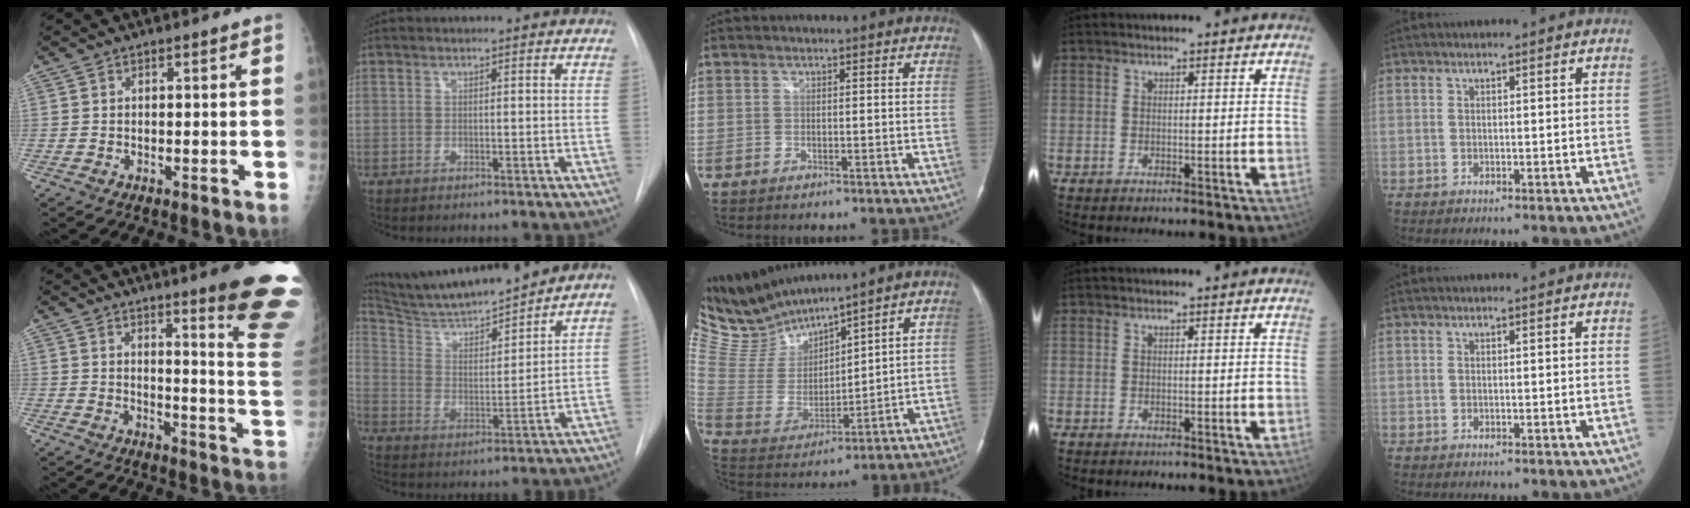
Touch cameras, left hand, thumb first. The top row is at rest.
{"thumb": {"total": 18.0, "force": [13.0, 0.8, 12.5], "torque": [-0.127, -0.113, 0.160]}, "index": {"total": 15.3, "force": [14.1, 0.3, 6.0], "torque": [-0.108, -0.013, 0.245]}, "middle": {"total": 10.9, "force": [10.8, 0.0, 1.9], "torque": [-0.071, 0.003, 0.239]}}